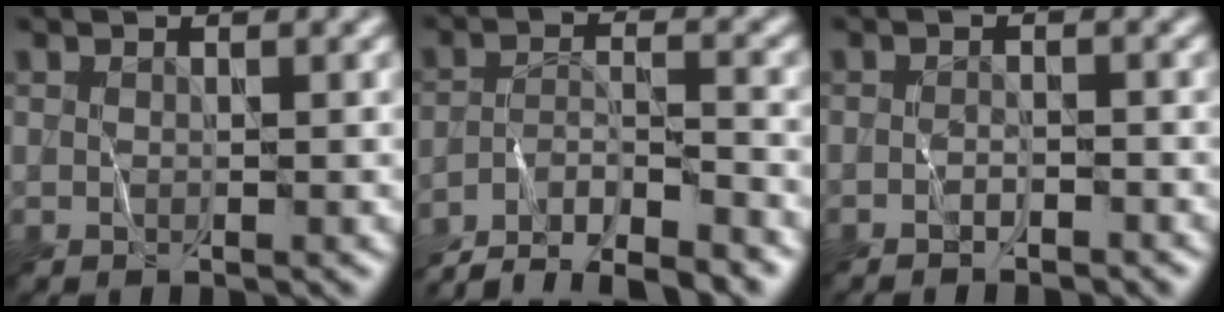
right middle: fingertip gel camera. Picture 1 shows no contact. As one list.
[{"total": 8.2, "force": [-7.5, 1.5, 3.0], "torque": [-0.038, -0.006, -0.125]}, {"total": 1.3, "force": [-1.3, 0.0, 0.3], "torque": [0.001, 0.003, -0.023]}]